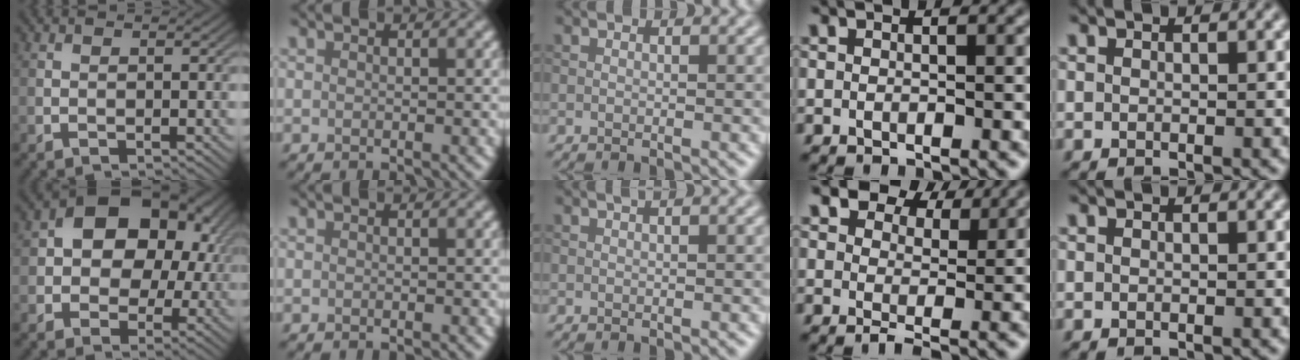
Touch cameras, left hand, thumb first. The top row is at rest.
{"thumb": {"total": 11.2, "force": [1.7, 8.4, 7.2], "torque": [-0.099, 0.011, 0.013]}, "middle": {"total": 0.9, "force": [0.6, 0.2, 0.6], "torque": [-0.007, 0.001, 0.006]}, "ring": {"total": 5.3, "force": [3.7, 2.6, 2.8], "torque": [-0.039, 0.004, 0.054]}}